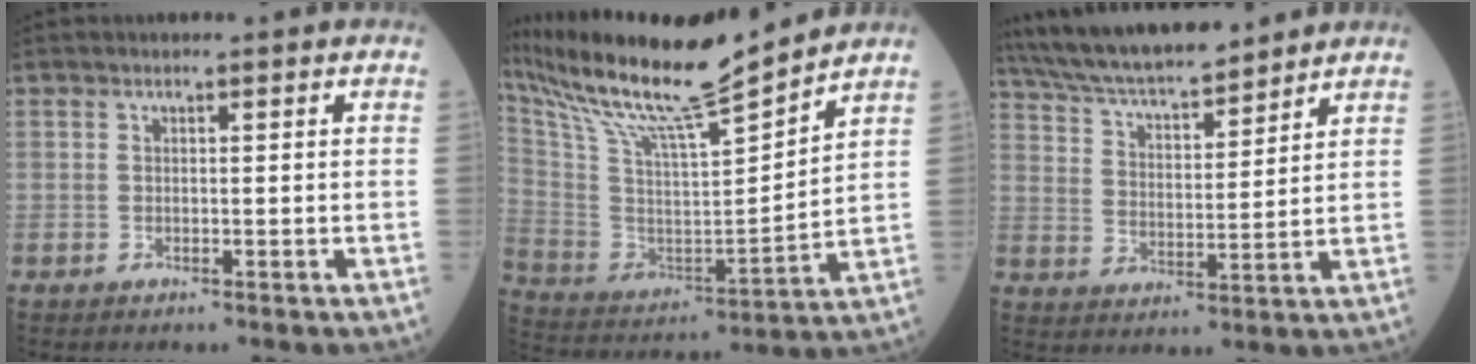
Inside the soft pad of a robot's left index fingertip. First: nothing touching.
{"total": 19.1, "force": [16.7, 0.1, 9.4], "torque": [-0.188, -0.007, 0.301]}
{"total": 15.7, "force": [14.2, 2.5, 6.3], "torque": [-0.118, 0.021, 0.245]}